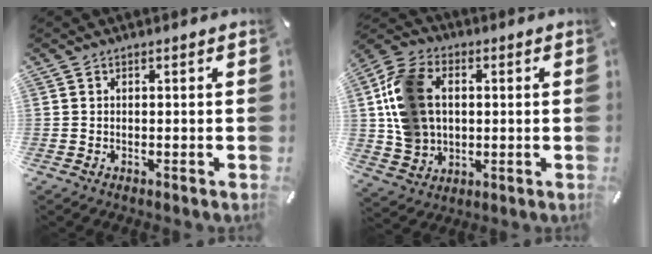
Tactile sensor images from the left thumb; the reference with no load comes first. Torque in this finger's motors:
{"motor_torque": [0.99, 1.07, 1.97, -0.21, 0.77]}